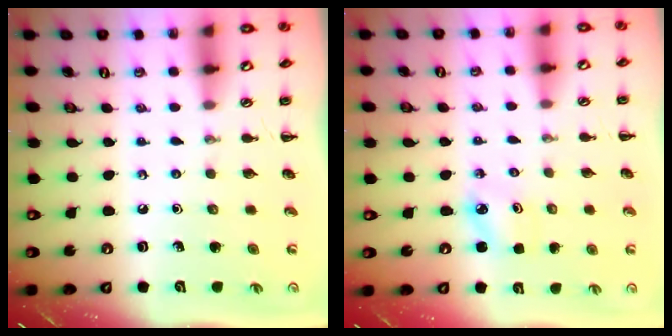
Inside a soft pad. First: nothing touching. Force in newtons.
{"total": 2.5, "press": 2.5, "slide": 0.5}